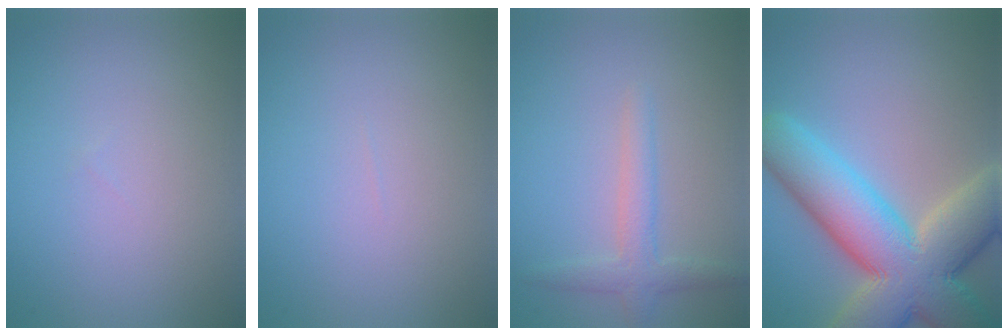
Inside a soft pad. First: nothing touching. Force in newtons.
{"total": 0.0}
{"total": 2.4, "press": 2.4, "slide": 0.1}
{"total": 12.8, "press": 12.8, "slide": 0.8}